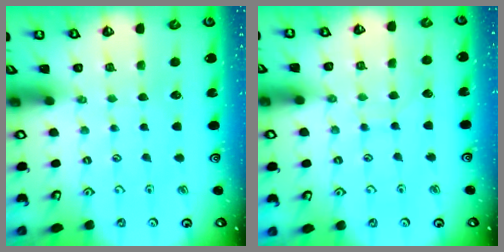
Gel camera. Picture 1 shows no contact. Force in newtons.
{"total": 6.0, "press": 6.0, "slide": 0.2}